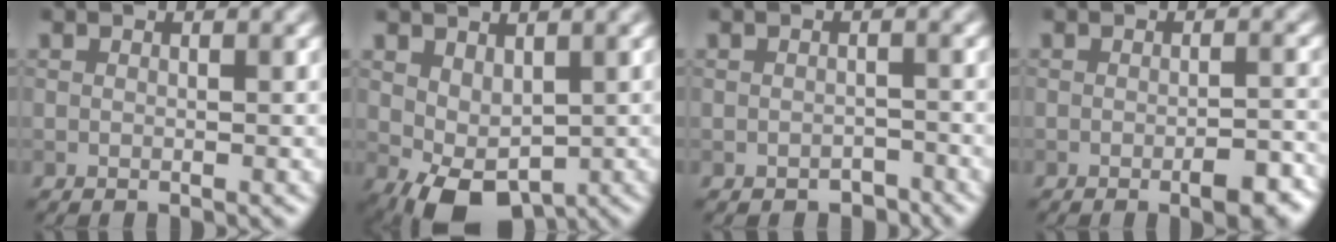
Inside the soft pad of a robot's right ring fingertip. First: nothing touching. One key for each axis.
{"total": 4.5, "fx": -0.3, "fy": 2.8, "fz": 3.5, "tx": -0.069, "ty": -0.006, "tz": 0.000}
{"total": 1.4, "fx": -1.0, "fy": 0.9, "fz": 0.5, "tx": -0.005, "ty": -0.003, "tz": -0.016}
{"total": 3.5, "fx": -1.7, "fy": 1.0, "fz": 2.9, "tx": -0.043, "ty": -0.005, "tz": -0.022}